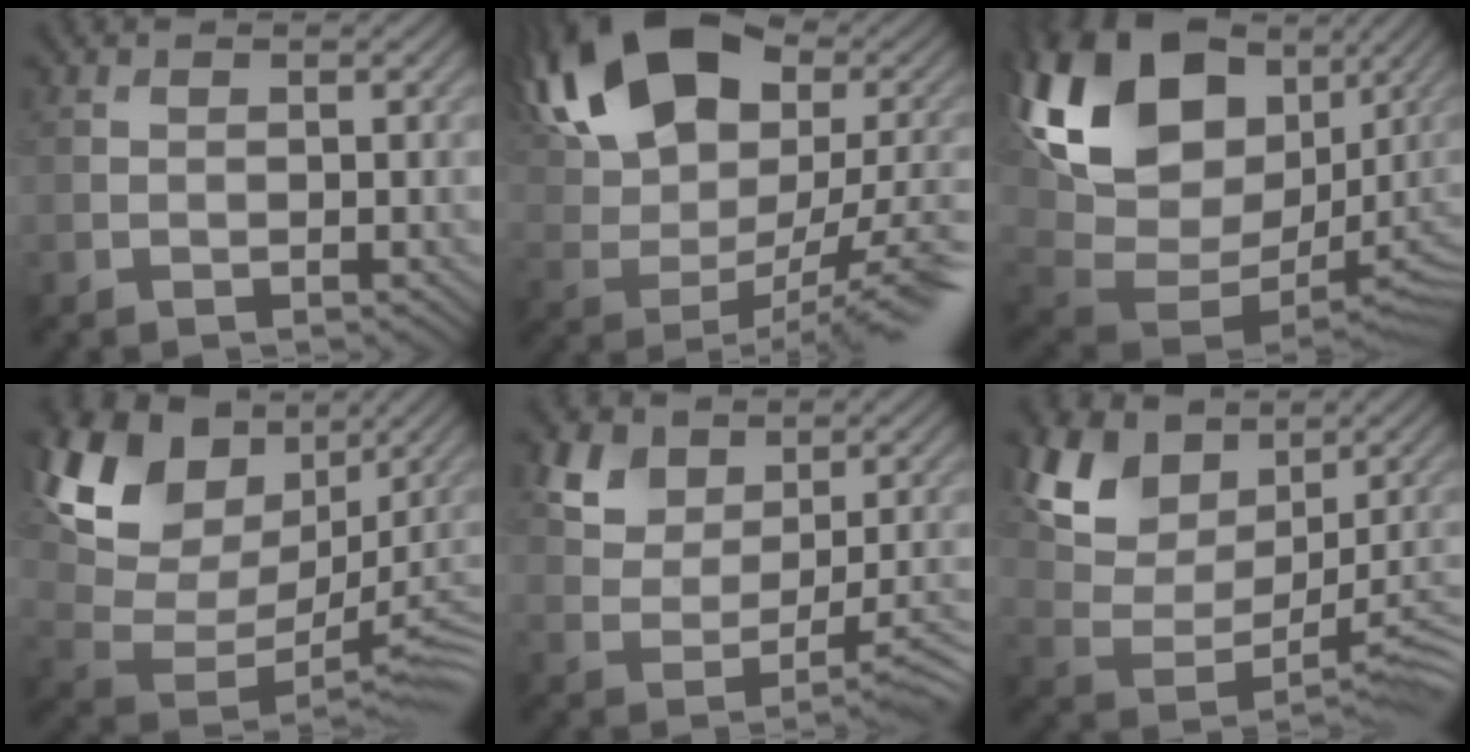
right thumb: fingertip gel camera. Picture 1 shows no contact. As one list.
[{"total": 19.9, "force": [5.9, 11.0, 15.6], "torque": [-0.261, 0.051, 0.100]}, {"total": 17.8, "force": [6.7, 11.8, 11.4], "torque": [-0.260, 0.012, 0.144]}, {"total": 13.6, "force": [5.5, 8.9, 8.7], "torque": [-0.181, 0.013, 0.116]}, {"total": 4.7, "force": [1.9, 3.4, 2.6], "torque": [-0.040, -0.001, 0.042]}, {"total": 9.2, "force": [4.3, 6.0, 5.5], "torque": [-0.108, 0.005, 0.084]}]